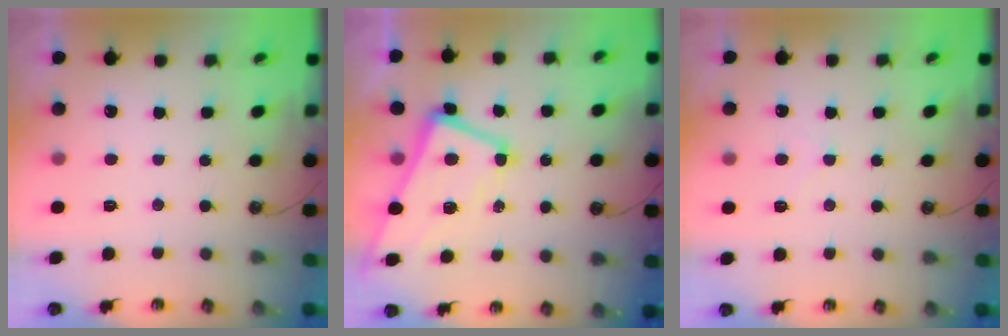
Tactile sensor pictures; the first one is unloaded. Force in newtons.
{"total": 1.2, "press": 0.9, "slide": 0.9}
{"total": 1.5, "press": 1.4, "slide": 0.3}